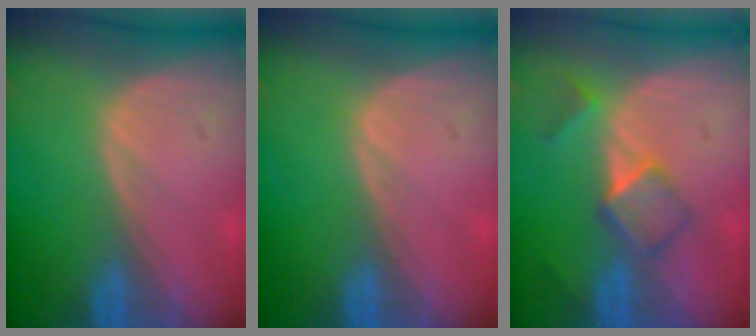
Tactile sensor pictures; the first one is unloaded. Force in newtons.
{"total": 0.0}
{"total": 5.2, "press": 4.6, "slide": 2.4}